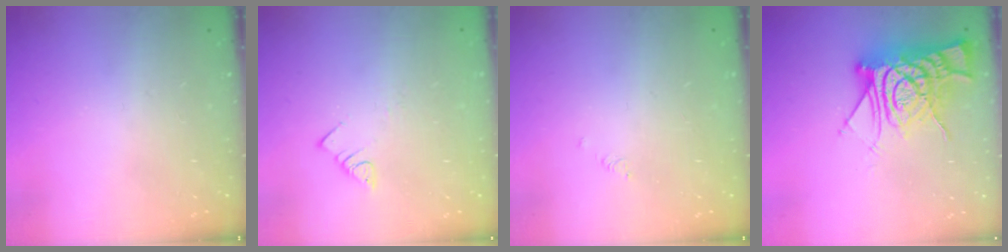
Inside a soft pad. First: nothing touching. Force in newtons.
{"total": 3.2, "press": 3.2, "slide": 0.1}
{"total": 2.8, "press": 2.7, "slide": 0.3}
{"total": 15.1, "press": 15.0, "slide": 1.4}